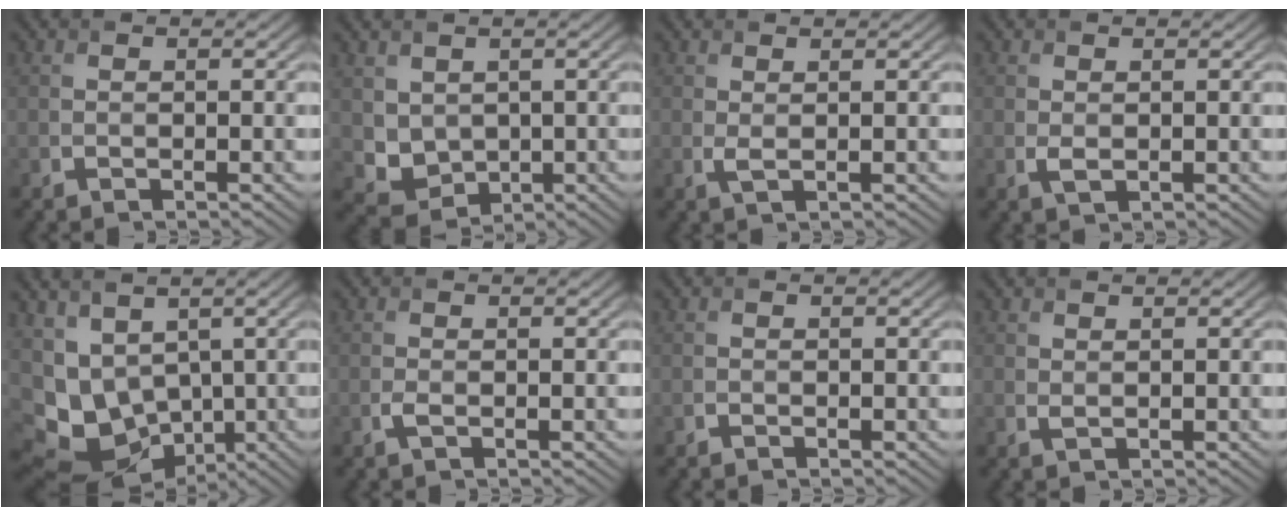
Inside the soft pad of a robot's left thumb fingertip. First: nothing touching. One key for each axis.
{"total": 3.9, "fx": 1.3, "fy": 3.2, "fz": 1.7, "tx": -0.054, "ty": -0.015, "tz": 0.033}
{"total": 1.2, "fx": 0.6, "fy": 0.2, "fz": 1.0, "tx": -0.026, "ty": 0.000, "tz": 0.011}
{"total": 1.1, "fx": 0.1, "fy": 0.6, "fz": 0.9, "tx": -0.023, "ty": -0.003, "tz": 0.004}
{"total": 10.0, "fx": 0.3, "fy": 7.6, "fz": 6.4, "tx": -0.144, "ty": -0.019, "tz": 0.033}
{"total": 0.9, "fx": -0.3, "fy": 0.3, "fz": 0.8, "tx": -0.020, "ty": -0.002, "tz": -0.007}
{"total": 0.0}
{"total": 0.7, "fx": 0.5, "fy": 0.2, "fz": 0.4, "tx": -0.012, "ty": -0.001, "tz": 0.012}